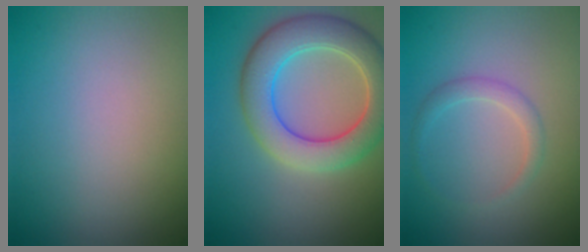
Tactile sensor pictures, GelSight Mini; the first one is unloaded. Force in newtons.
{"total": 7.2, "press": 7.2, "slide": 0.5}
{"total": 1.4, "press": 1.4, "slide": 0.0}